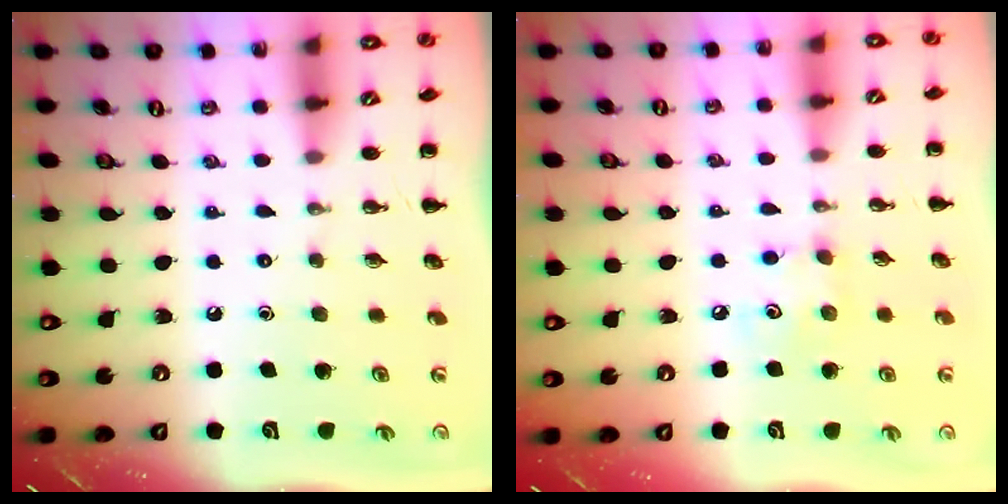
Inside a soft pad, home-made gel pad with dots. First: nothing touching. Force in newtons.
{"total": 4.3, "press": 4.2, "slide": 0.7}